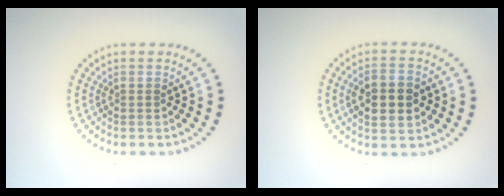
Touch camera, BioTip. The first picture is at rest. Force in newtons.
{"total": 4.4, "press": 4.4, "slide": 0.2}